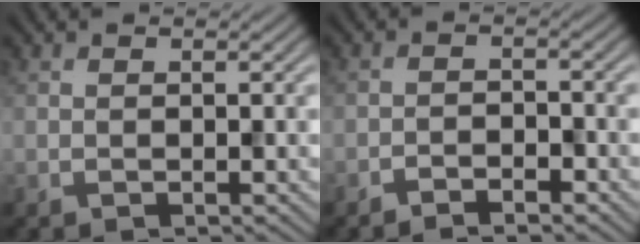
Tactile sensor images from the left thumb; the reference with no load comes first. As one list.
[{"total": 2.3, "force": [-2.0, 0.8, 0.9], "torque": [-0.014, 0.003, -0.037]}]